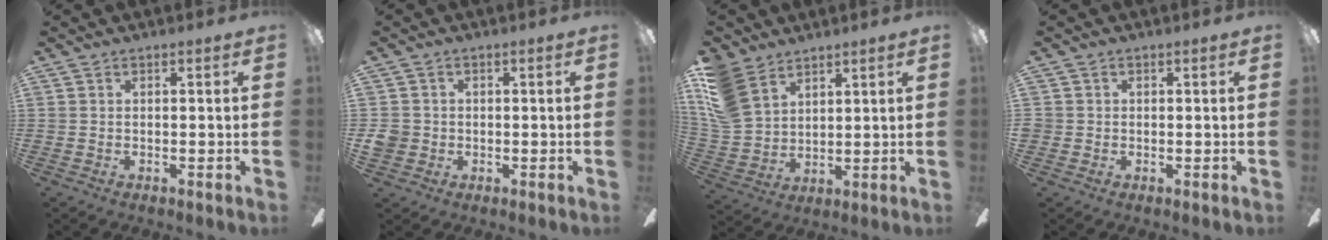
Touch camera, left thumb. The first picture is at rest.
{"total": 3.7, "force": [-0.4, 3.5, 1.1], "torque": [-0.022, 0.002, -0.008]}
{"total": 12.4, "force": [7.7, 7.7, 6.0], "torque": [-0.158, -0.020, 0.152]}
{"total": 1.0, "force": [0.0, 1.0, 0.2], "torque": [-0.005, 0.002, -0.001]}